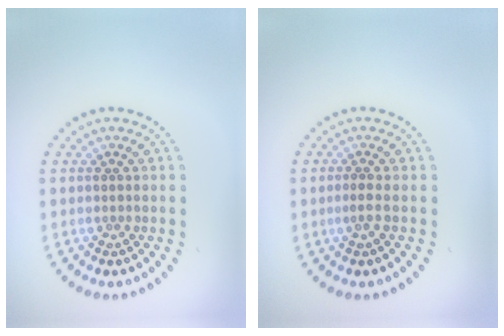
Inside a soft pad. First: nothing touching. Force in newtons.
{"total": 0.9, "press": 0.8, "slide": 0.4}